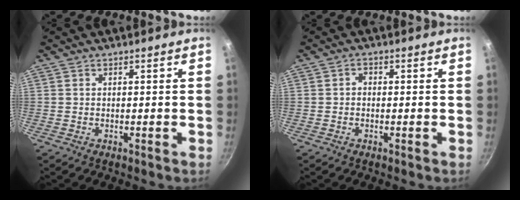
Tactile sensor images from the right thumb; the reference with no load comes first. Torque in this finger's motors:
{"motor_torque": [-0.22, 0.02, -0.25, 0.08, 0.00]}